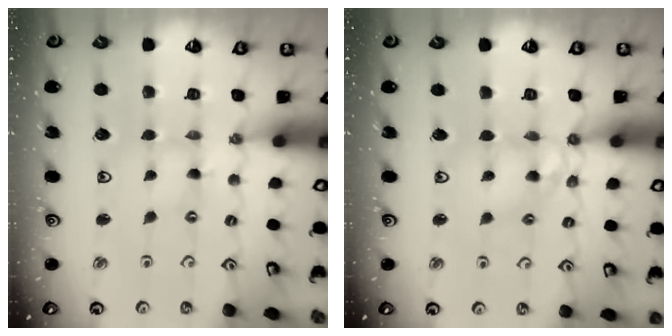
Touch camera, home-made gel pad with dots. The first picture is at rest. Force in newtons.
{"total": 8.3, "press": 8.2, "slide": 0.9}